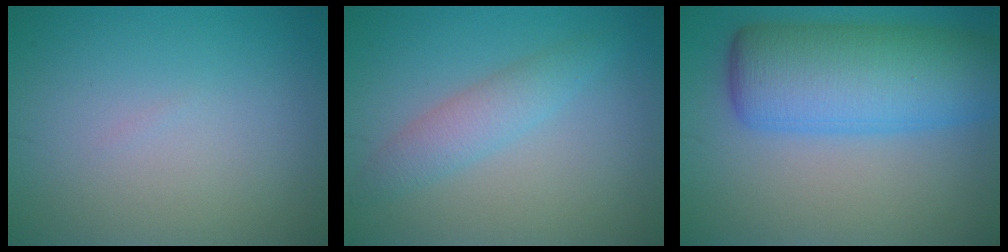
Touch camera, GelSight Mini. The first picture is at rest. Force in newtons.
{"total": 2.7, "press": 2.7, "slide": 0.1}
{"total": 10.1, "press": 10.0, "slide": 0.2}